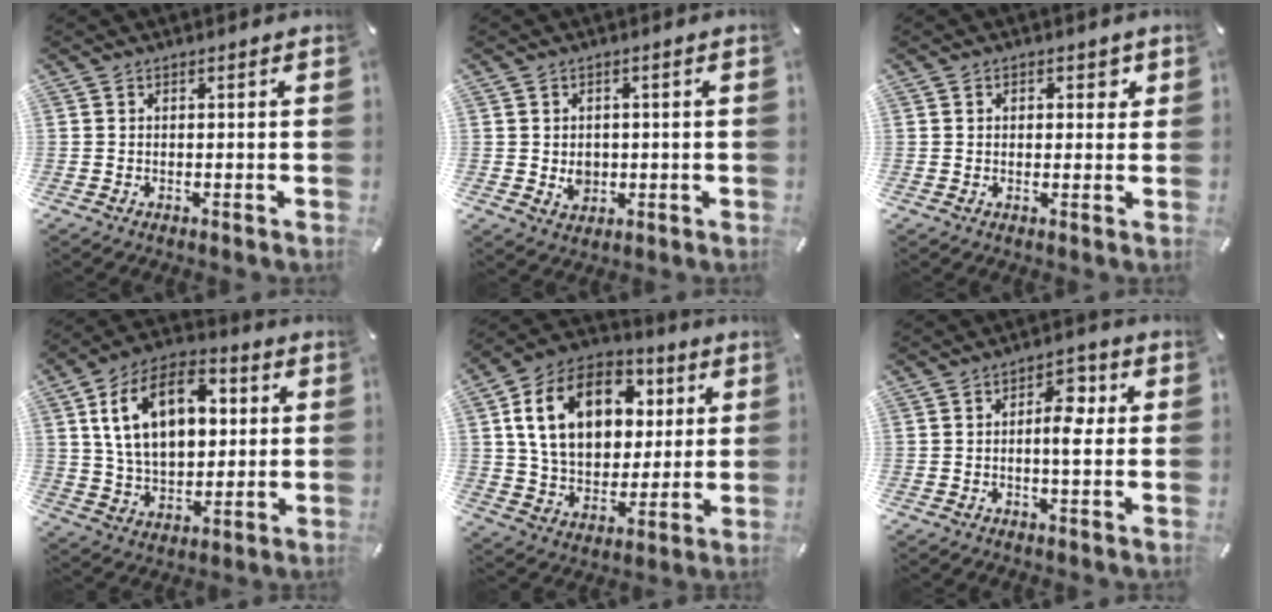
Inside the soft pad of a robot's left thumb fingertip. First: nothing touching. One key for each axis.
{"total": 3.9, "fx": -0.2, "fy": 3.5, "fz": 1.7, "tx": -0.016, "ty": -0.002, "tz": -0.005}
{"total": 2.6, "fx": 0.6, "fy": 1.9, "fz": 1.6, "tx": -0.010, "ty": -0.001, "tz": 0.002}
{"total": 18.0, "fx": 5.4, "fy": 11.8, "fz": 12.4, "tx": -0.242, "ty": 0.006, "tz": 0.094}
{"total": 19.0, "fx": 6.4, "fy": 13.8, "fz": 11.4, "tx": -0.211, "ty": -0.009, "tz": 0.120}
{"total": 6.6, "fx": 0.4, "fy": 3.1, "fz": 5.8, "tx": -0.079, "ty": 0.002, "tz": -0.001}